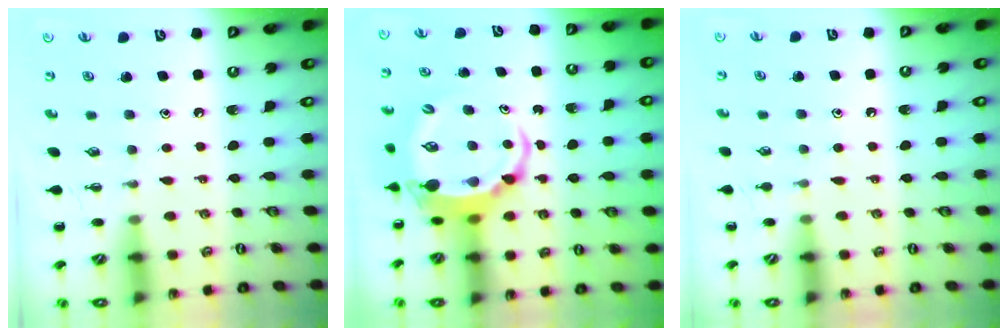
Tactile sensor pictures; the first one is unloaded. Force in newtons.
{"total": 6.5, "press": 6.4, "slide": 1.0}
{"total": 4.9, "press": 4.7, "slide": 1.1}